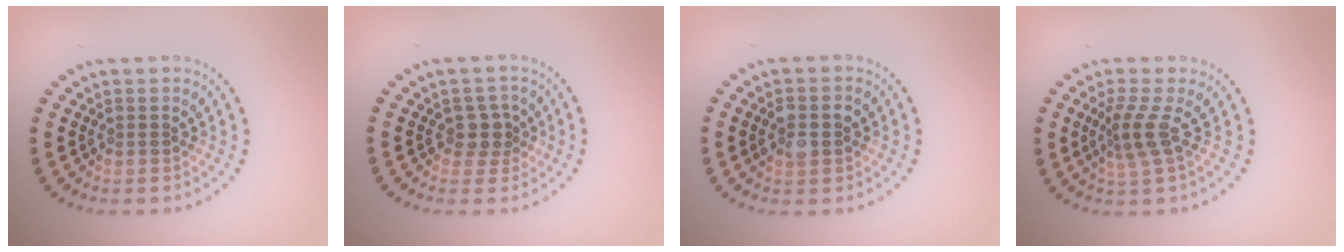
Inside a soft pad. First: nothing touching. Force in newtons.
{"total": 2.1, "press": 1.6, "slide": 1.3}
{"total": 2.8, "press": 2.8, "slide": 0.2}
{"total": 2.6, "press": 1.8, "slide": 1.8}